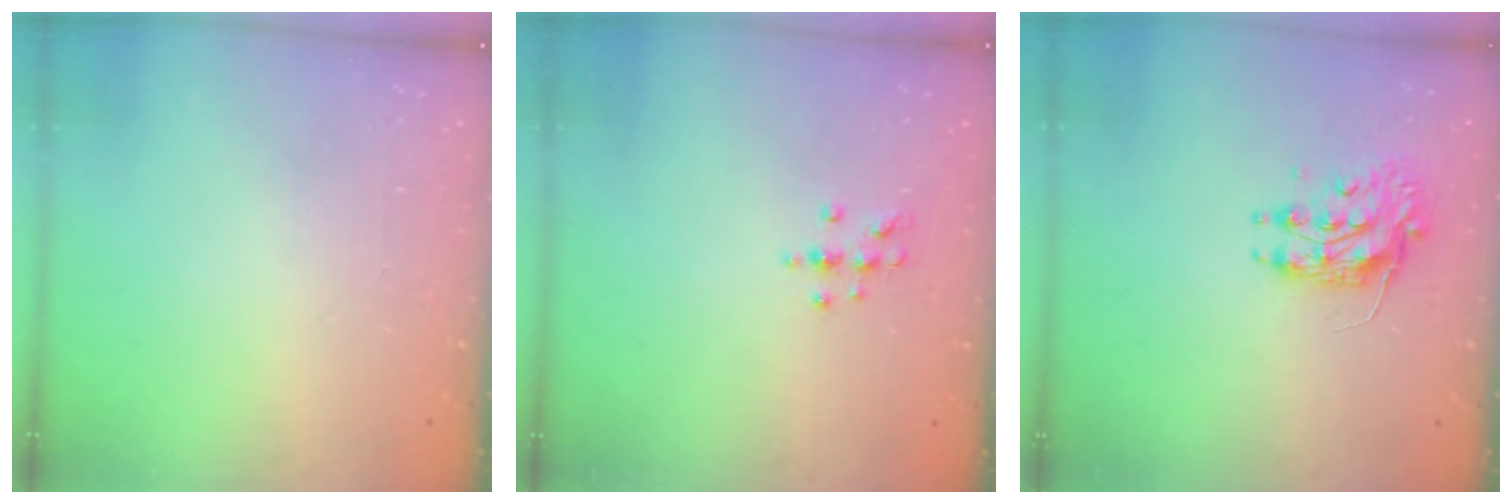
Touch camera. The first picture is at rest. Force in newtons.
{"total": 6.3, "press": 6.2, "slide": 0.7}
{"total": 8.5, "press": 8.5, "slide": 0.3}